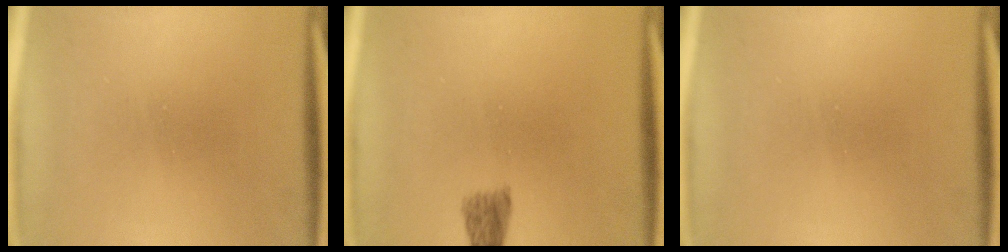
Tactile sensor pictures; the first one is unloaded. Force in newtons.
{"total": 3.3}
{"total": 0.0}